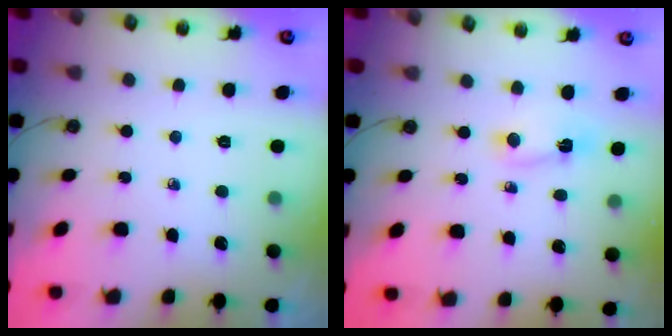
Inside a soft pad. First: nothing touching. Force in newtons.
{"total": 2.4, "press": 2.4, "slide": 0.6}